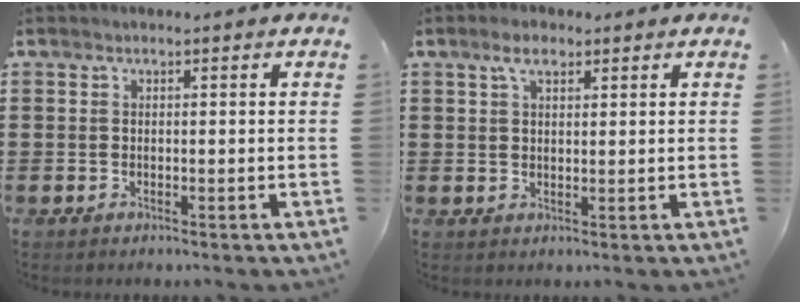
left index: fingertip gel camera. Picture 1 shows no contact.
{"total": 3.3, "force": [2.0, 1.3, 2.3], "torque": [-0.050, 0.008, 0.035]}